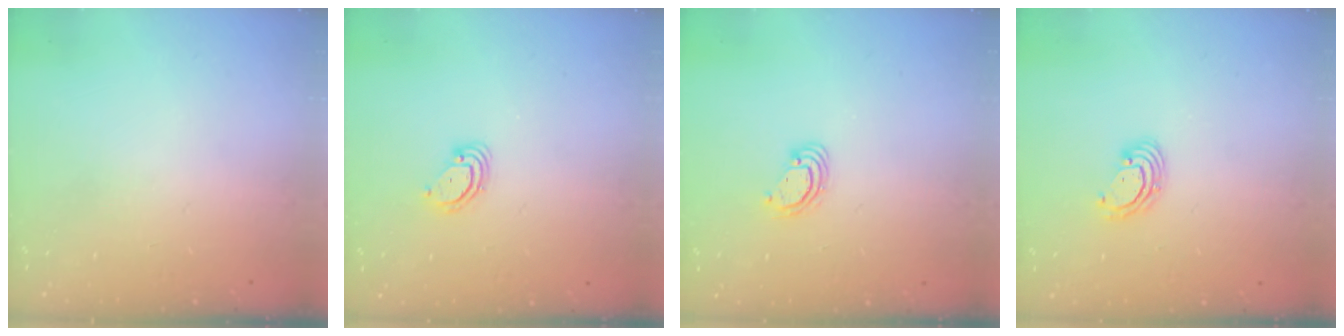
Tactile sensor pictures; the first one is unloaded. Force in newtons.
{"total": 3.8, "press": 3.8, "slide": 0.3}
{"total": 3.8, "press": 3.8, "slide": 0.4}
{"total": 3.1, "press": 3.1, "slide": 0.1}